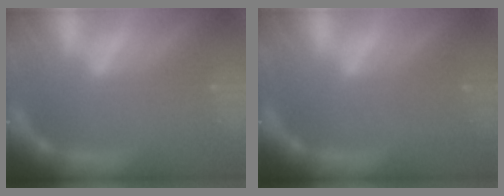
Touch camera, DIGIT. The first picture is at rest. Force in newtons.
{"total": 1.5}